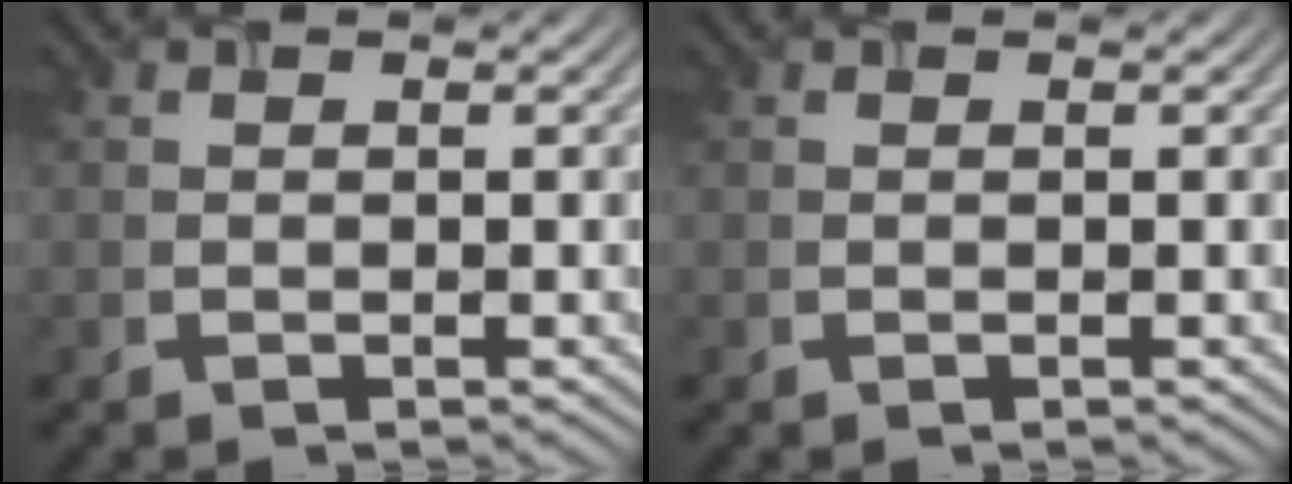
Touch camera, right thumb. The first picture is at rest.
{"total": 0.0}